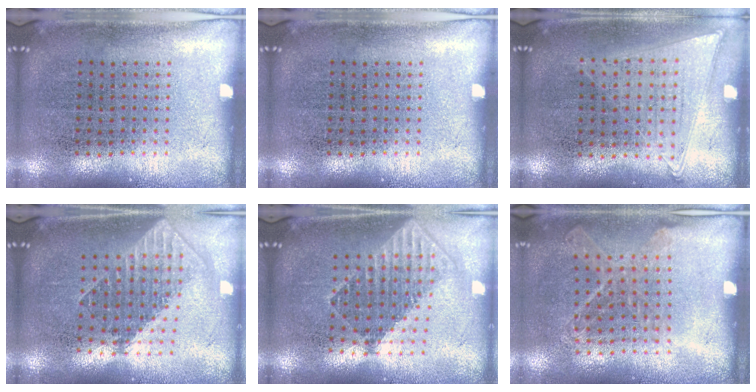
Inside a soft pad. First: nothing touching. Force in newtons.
{"total": 0.0}
{"total": 1.0, "press": 1.0, "slide": 0.4}
{"total": 1.8, "press": 1.4, "slide": 1.1}
{"total": 1.7, "press": 1.4, "slide": 1.1}
{"total": 1.1, "press": 1.0, "slide": 0.5}